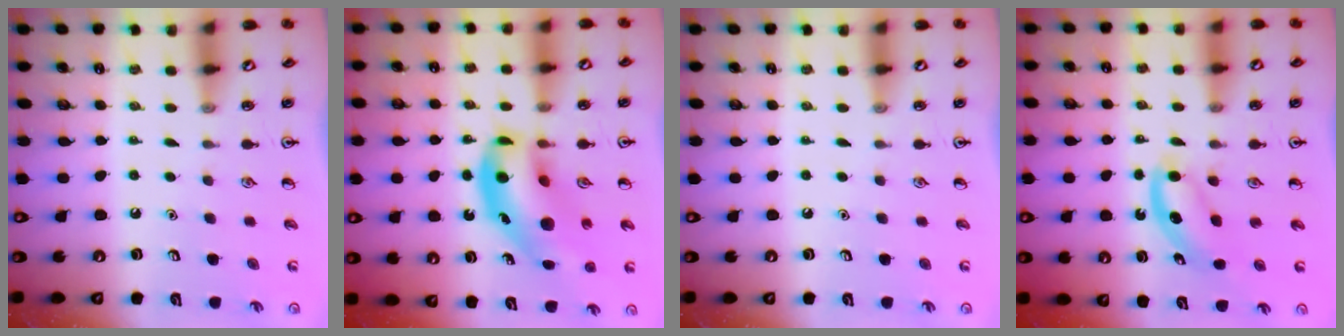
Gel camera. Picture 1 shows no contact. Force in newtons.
{"total": 15.8, "press": 15.2, "slide": 4.3}
{"total": 0.0}
{"total": 4.1, "press": 4.1, "slide": 0.7}